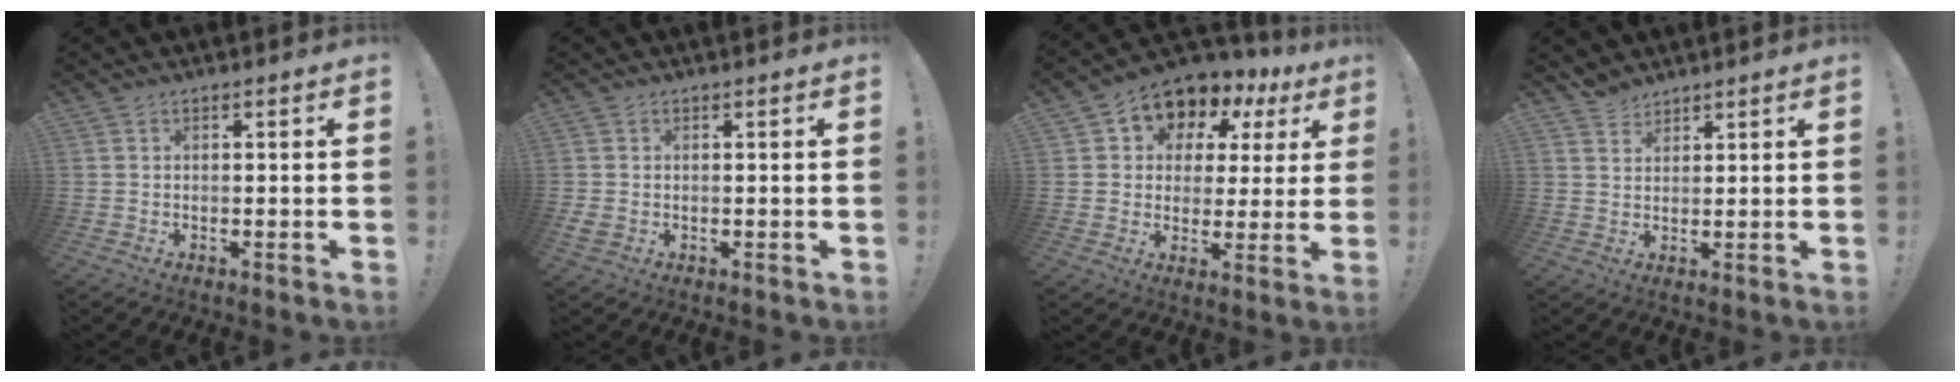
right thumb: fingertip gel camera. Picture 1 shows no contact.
{"total": 1.5, "force": [0.2, 1.2, 0.8], "torque": [-0.010, -0.003, 0.004]}
{"total": 8.3, "force": [4.8, 6.2, 2.8], "torque": [-0.044, -0.043, 0.086]}
{"total": 4.2, "force": [3.7, 2.1, 0.4], "torque": [-0.004, -0.023, 0.069]}